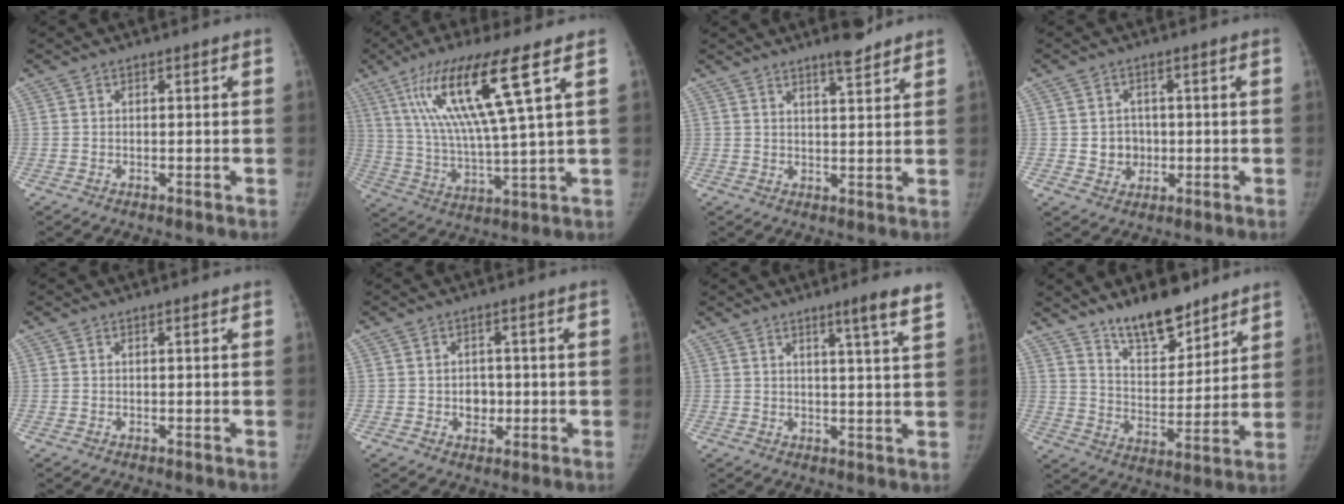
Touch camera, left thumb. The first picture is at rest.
{"total": 17.8, "force": [7.9, 1.3, 15.9], "torque": [-0.315, -0.025, 0.144]}
{"total": 5.0, "force": [4.0, 0.7, 2.9], "torque": [-0.036, -0.029, 0.058]}
{"total": 4.3, "force": [-0.2, 4.0, 1.6], "torque": [-0.001, 0.005, 0.003]}
{"total": 0.0}
{"total": 3.4, "force": [-0.4, 2.8, 1.9], "torque": [-0.006, 0.005, -0.004]}
{"total": 5.9, "force": [3.9, -0.5, 4.4], "torque": [-0.062, -0.028, 0.055]}
{"total": 12.7, "force": [10.1, 4.8, 6.0], "torque": [-0.064, -0.076, 0.176]}